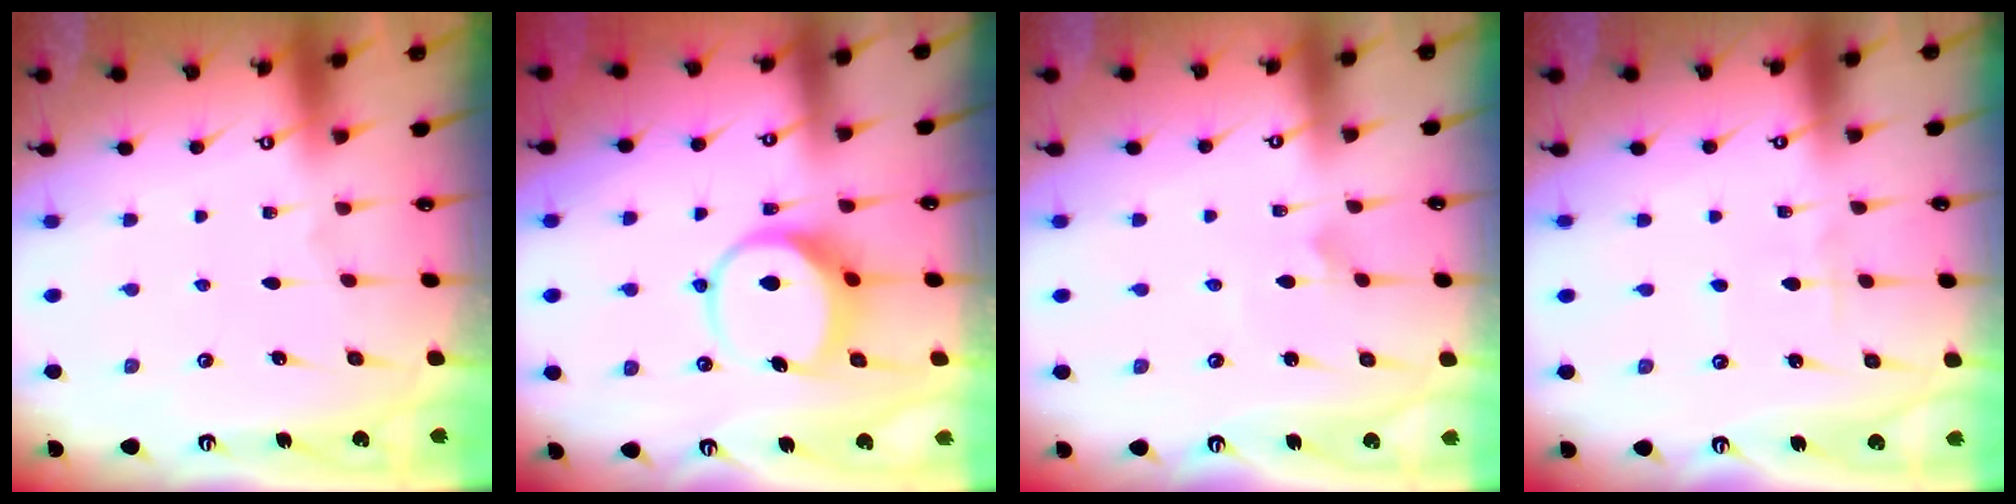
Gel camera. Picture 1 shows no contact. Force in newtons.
{"total": 8.0, "press": 7.9, "slide": 1.0}
{"total": 2.4, "press": 2.4, "slide": 0.2}
{"total": 2.2, "press": 2.2, "slide": 0.3}